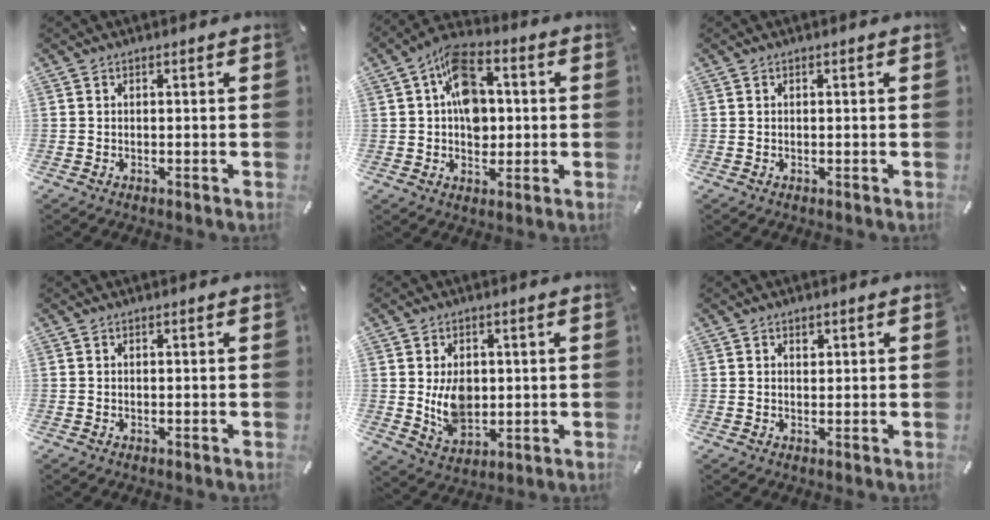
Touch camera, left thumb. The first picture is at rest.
{"total": 12.0, "force": [1.6, 8.6, 8.2], "torque": [-0.137, 0.006, 0.032]}
{"total": 0.0}
{"total": 0.0}
{"total": 8.6, "force": [0.8, 6.6, 5.5], "torque": [-0.087, -0.011, 0.012]}
{"total": 1.1, "force": [0.5, 0.9, 0.4], "torque": [0.007, -0.005, 0.007]}